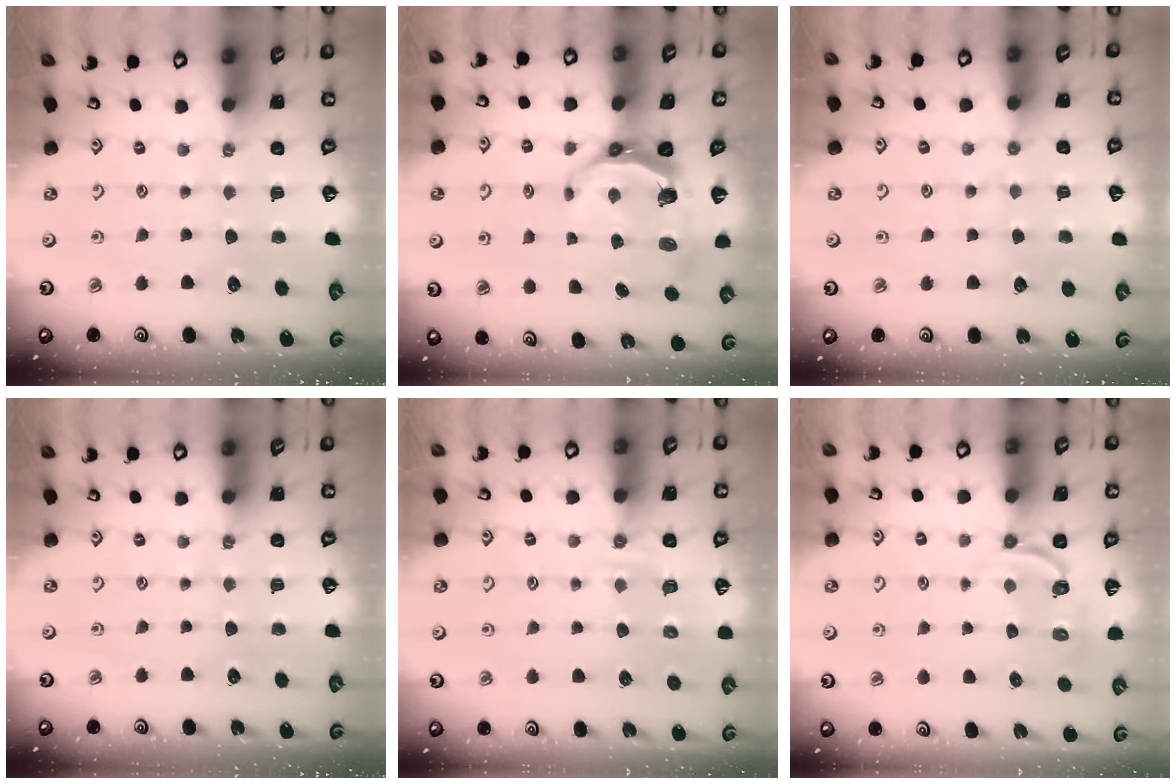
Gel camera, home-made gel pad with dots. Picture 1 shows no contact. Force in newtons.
{"total": 8.1, "press": 7.0, "slide": 4.1}
{"total": 3.9, "press": 3.9, "slide": 0.4}
{"total": 0.0}
{"total": 4.3, "press": 4.0, "slide": 1.5}
{"total": 4.2, "press": 3.2, "slide": 2.7}